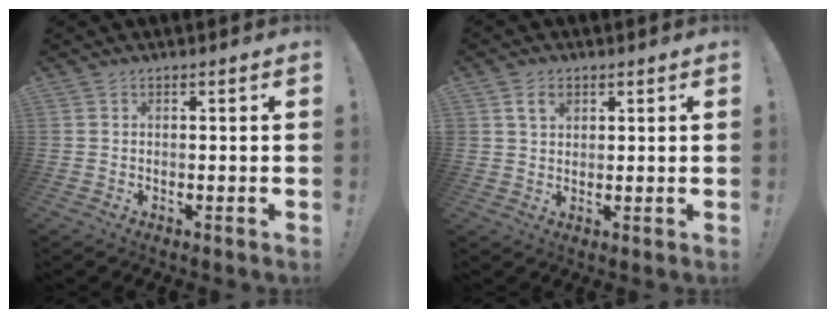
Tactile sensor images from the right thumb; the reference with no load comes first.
{"total": 3.9, "force": [1.9, 2.6, 2.2], "torque": [-0.030, -0.001, 0.032]}